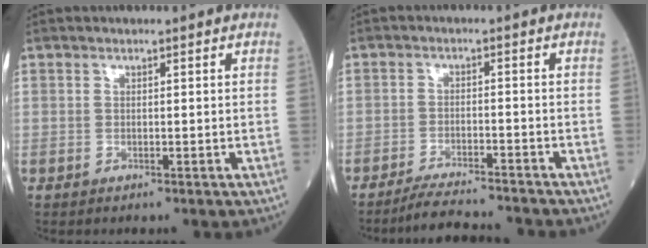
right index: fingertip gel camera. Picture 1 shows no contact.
{"total": 8.0, "force": [-7.6, 0.0, 2.5], "torque": [-0.038, -0.010, -0.125]}